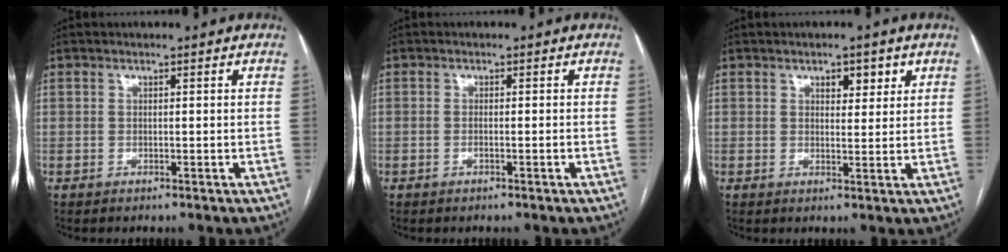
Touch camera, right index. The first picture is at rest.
{"total": 1.1, "force": [-0.4, 0.1, 1.0], "torque": [-0.018, 0.002, -0.003]}
{"total": 3.6, "force": [2.0, 1.7, 2.5], "torque": [-0.031, 0.001, 0.030]}